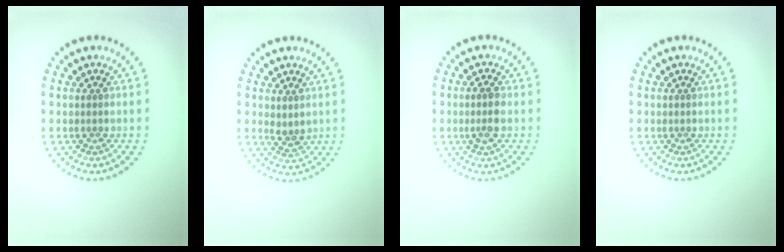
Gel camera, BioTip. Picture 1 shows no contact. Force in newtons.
{"total": 1.3, "press": 1.1, "slide": 0.7}
{"total": 1.8, "press": 1.8, "slide": 0.5}
{"total": 0.0}